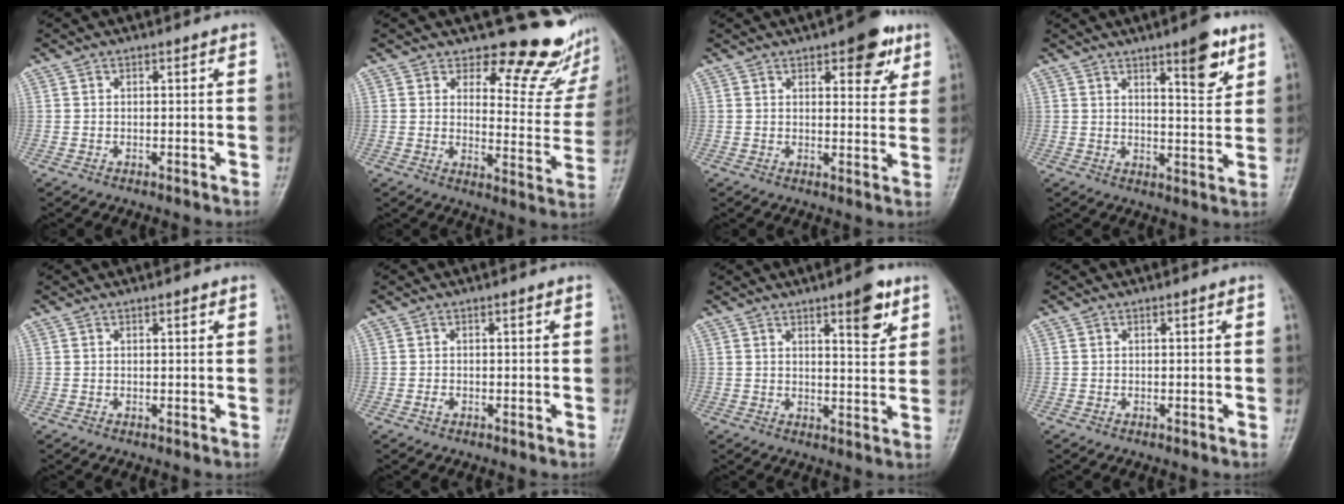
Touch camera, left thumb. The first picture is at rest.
{"total": 14.8, "force": [12.1, 6.1, 6.0], "torque": [-0.020, -0.107, 0.137]}
{"total": 8.6, "force": [4.6, 3.6, 6.2], "torque": [-0.053, -0.017, 0.055]}
{"total": 8.2, "force": [4.9, 2.2, 6.2], "torque": [-0.074, -0.031, 0.070]}
{"total": 0.9, "force": [0.5, 0.2, 0.6], "torque": [-0.009, -0.001, 0.007]}
{"total": 1.0, "force": [-0.1, 0.6, 0.8], "torque": [-0.010, 0.004, -0.001]}
{"total": 7.1, "force": [4.1, 2.0, 5.4], "torque": [-0.062, -0.023, 0.055]}
{"total": 0.0}